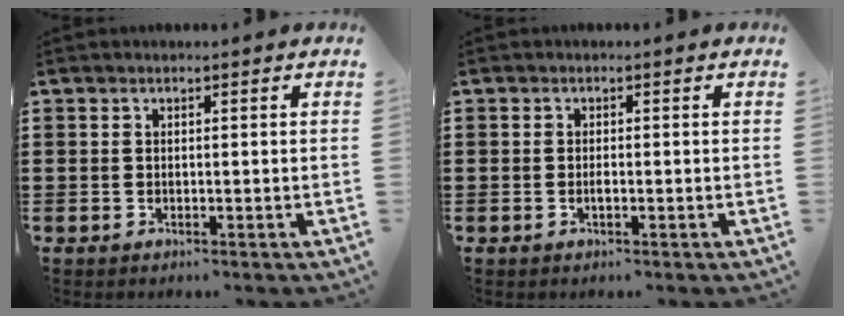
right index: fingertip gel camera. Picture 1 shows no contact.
{"total": 0.8, "force": [-0.3, 0.2, 0.7], "torque": [-0.014, -0.003, -0.004]}